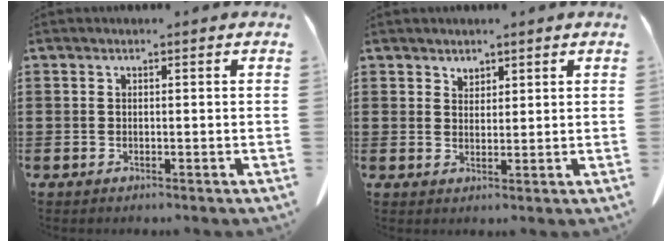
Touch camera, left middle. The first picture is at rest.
{"total": 1.8, "force": [1.6, 0.7, 0.1], "torque": [-0.005, 0.001, 0.032]}